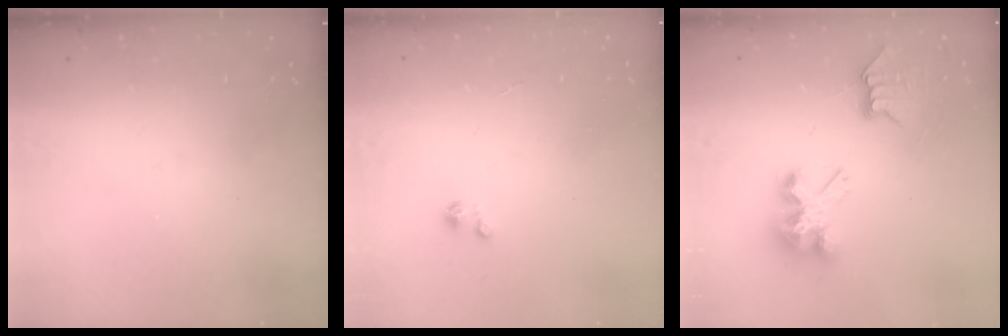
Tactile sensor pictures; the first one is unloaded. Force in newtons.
{"total": 0.0}
{"total": 7.6, "press": 7.6, "slide": 0.4}